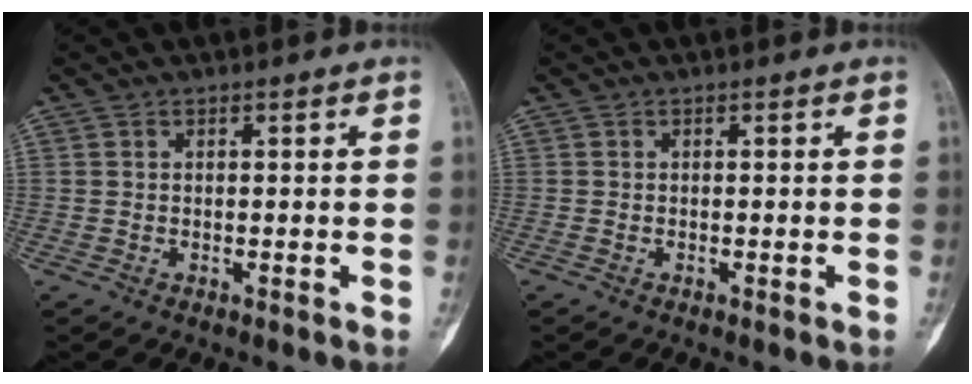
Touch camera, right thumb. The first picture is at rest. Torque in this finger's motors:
{"motor_torque": [0.16, 0.07, 0.10, 0.24, 0.05]}